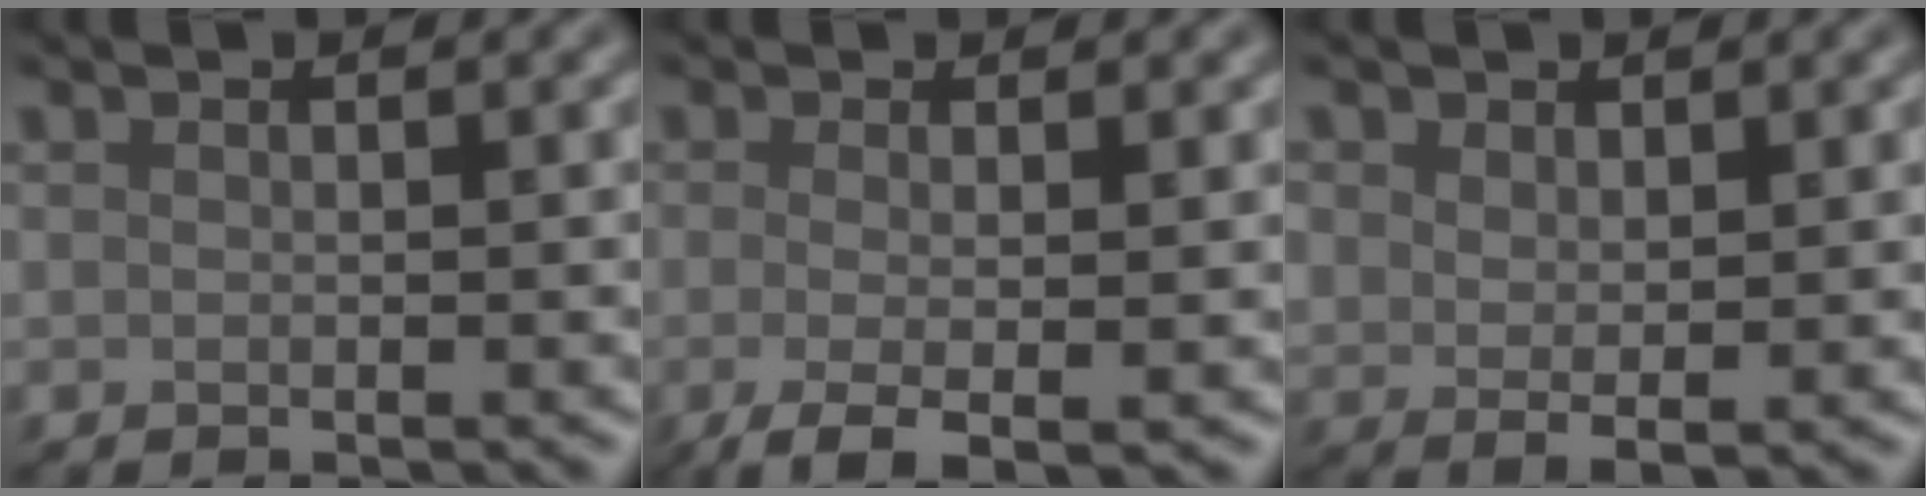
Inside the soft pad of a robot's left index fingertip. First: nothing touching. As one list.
[{"total": 3.8, "force": [-0.8, 1.1, 3.5], "torque": [-0.064, -0.008, -0.016]}, {"total": 2.3, "force": [1.4, 1.3, 1.2], "torque": [-0.025, -0.006, 0.029]}]